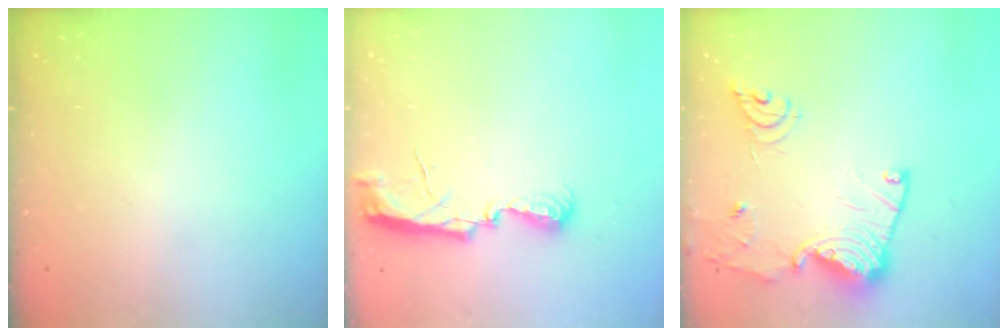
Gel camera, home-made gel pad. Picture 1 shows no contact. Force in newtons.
{"total": 7.3, "press": 7.3, "slide": 0.5}
{"total": 15.7, "press": 15.6, "slide": 1.7}